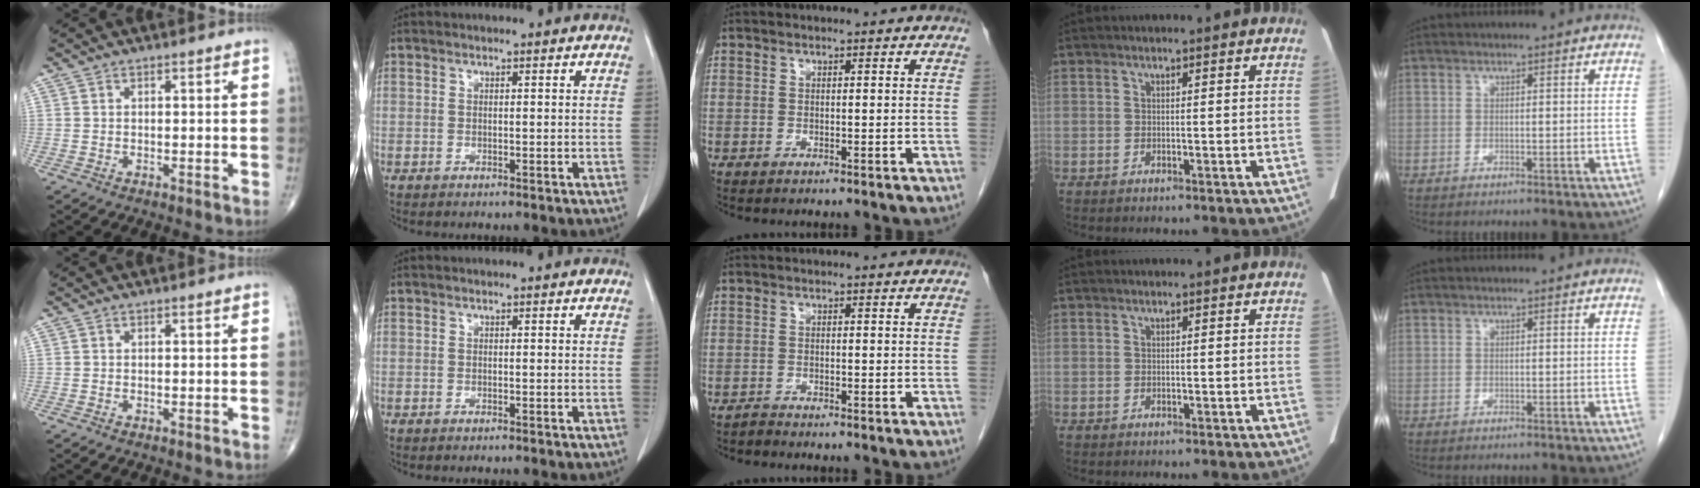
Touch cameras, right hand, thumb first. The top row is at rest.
{"middle": {"total": 0.7, "force": [-0.7, 0.0, -0.1], "torque": [0.001, -0.002, -0.015]}}